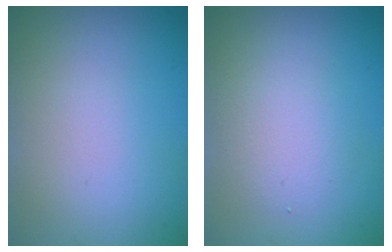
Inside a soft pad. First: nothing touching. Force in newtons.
{"total": 2.7, "press": 2.7, "slide": 0.2}